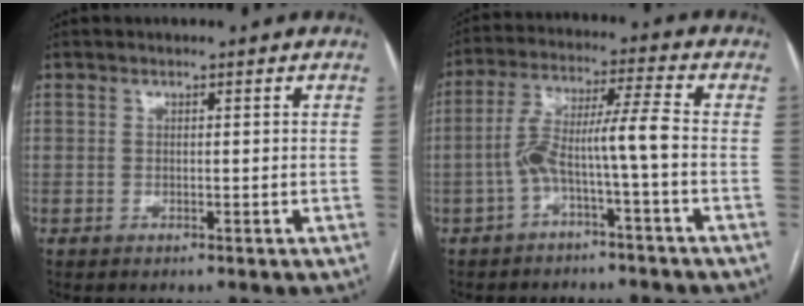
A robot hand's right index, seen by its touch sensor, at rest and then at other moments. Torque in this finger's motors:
{"motor_torque": [1.06, -0.45, 0.55, 0.15]}